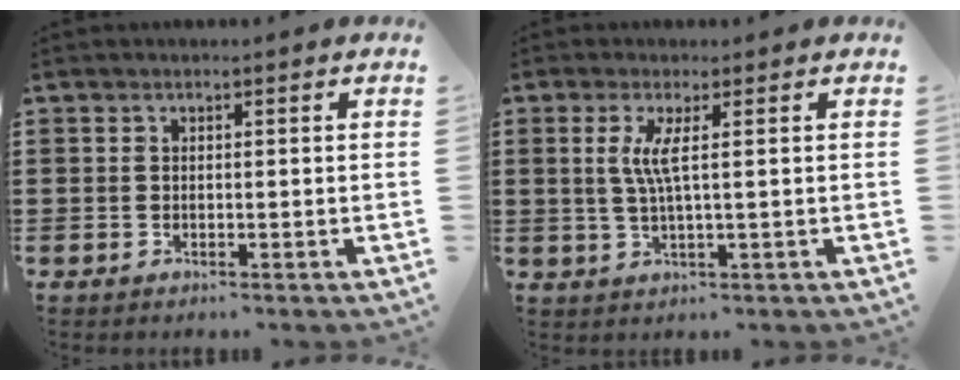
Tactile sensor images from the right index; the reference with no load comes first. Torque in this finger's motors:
{"motor_torque": [0.40, -0.26, 0.42, 0.08]}